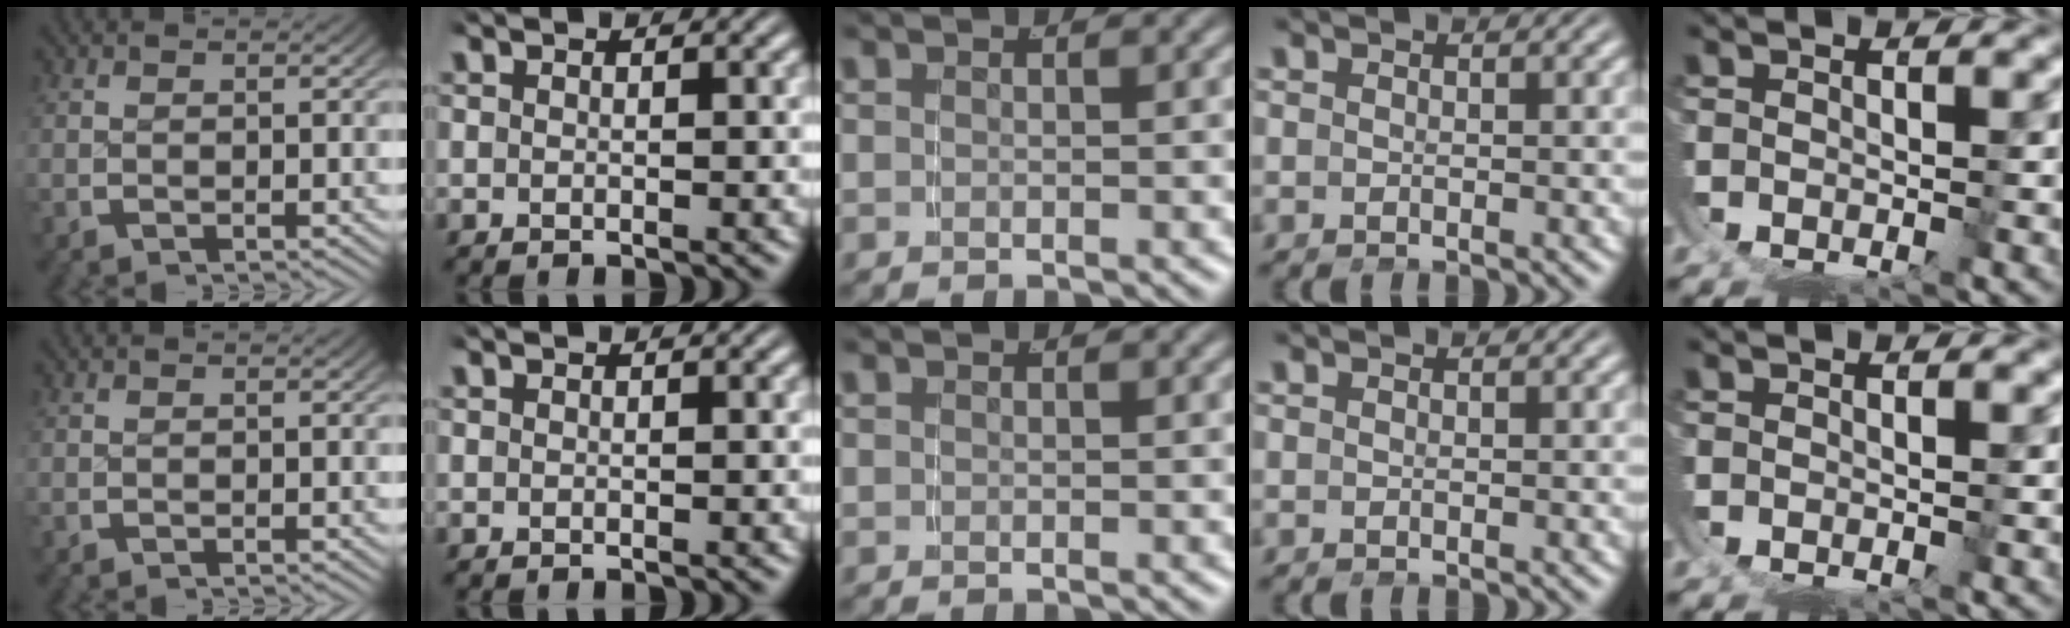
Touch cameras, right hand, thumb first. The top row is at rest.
{}